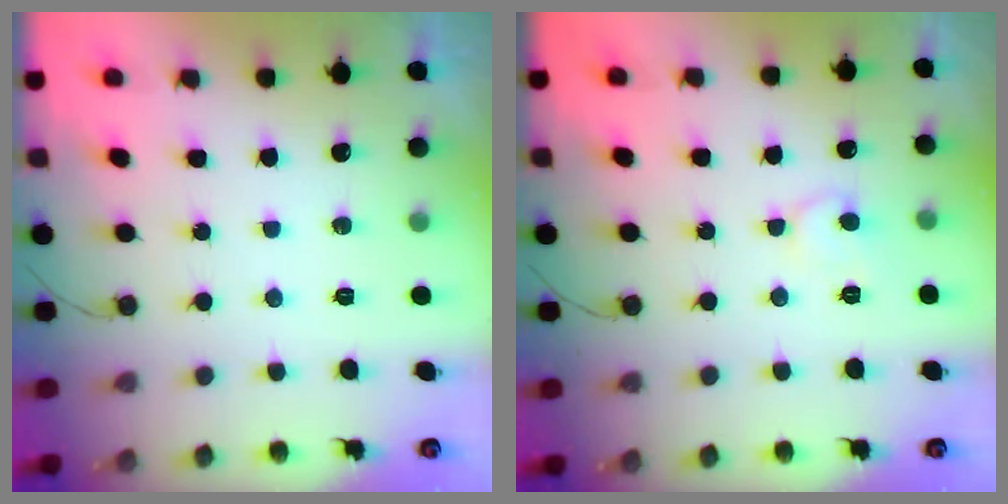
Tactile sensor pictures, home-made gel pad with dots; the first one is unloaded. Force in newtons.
{"total": 6.5, "press": 6.5, "slide": 0.5}